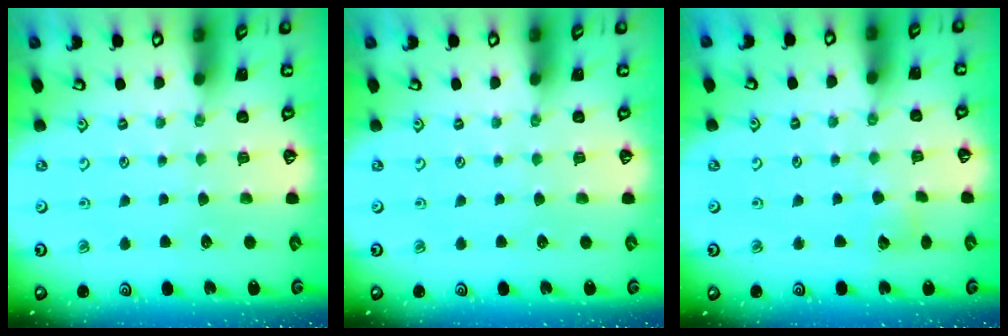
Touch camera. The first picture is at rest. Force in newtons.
{"total": 0.0}
{"total": 3.7, "press": 3.7, "slide": 0.3}